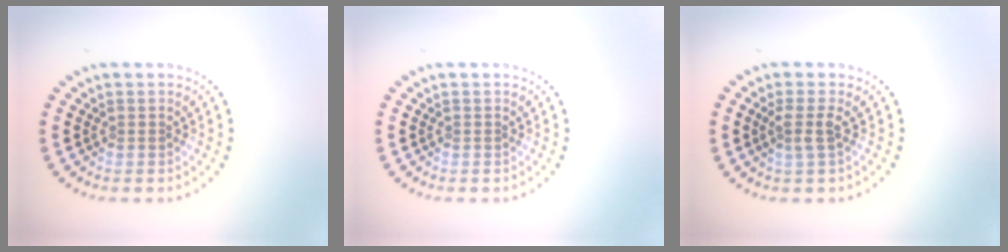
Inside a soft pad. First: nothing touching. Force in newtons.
{"total": 0.0}
{"total": 1.6, "press": 1.3, "slide": 1.0}